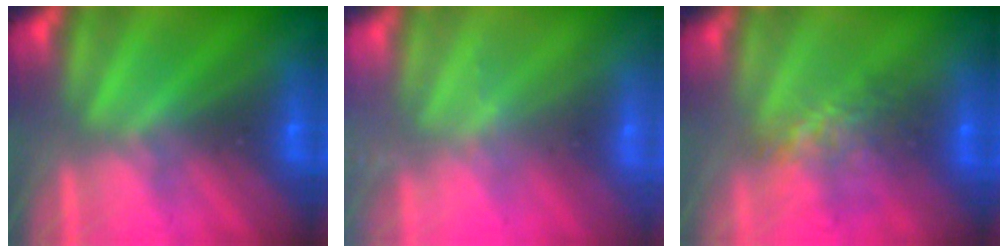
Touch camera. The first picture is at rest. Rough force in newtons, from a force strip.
{"total": 2.4}
{"total": 7.2}